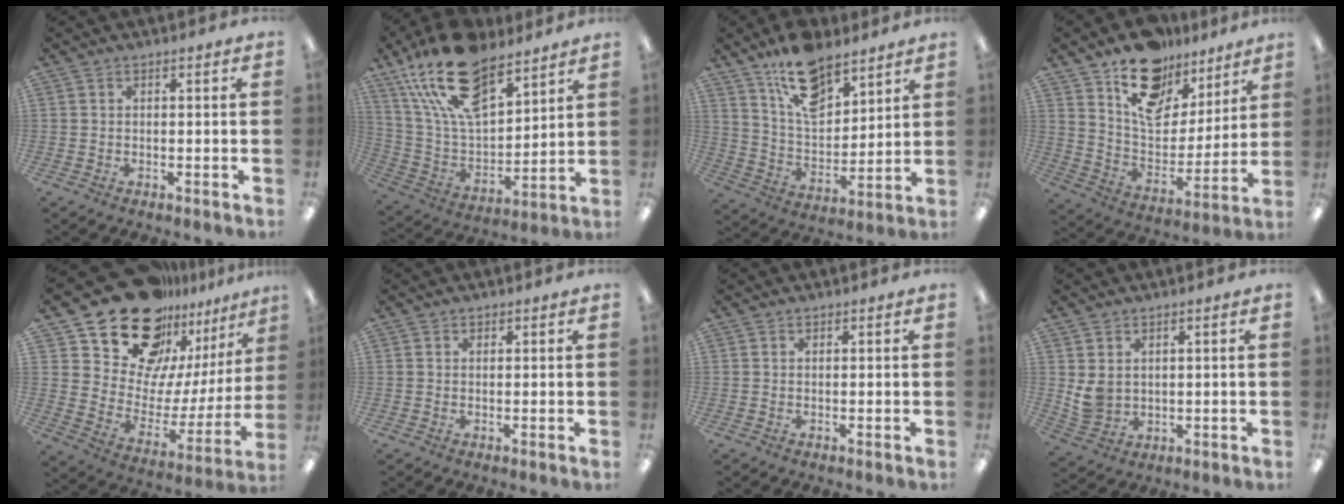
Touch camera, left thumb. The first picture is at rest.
{"total": 21.9, "force": [14.6, 10.3, 12.6], "torque": [-0.244, -0.071, 0.262]}
{"total": 14.2, "force": [10.2, 7.0, 6.9], "torque": [-0.116, -0.055, 0.186]}
{"total": 16.8, "force": [11.1, 10.2, 7.3], "torque": [-0.112, -0.067, 0.200]}
{"total": 22.2, "force": [18.5, 10.3, 6.5], "torque": [-0.112, -0.141, 0.335]}
{"total": 0.8, "force": [0.6, 0.4, 0.1], "torque": [0.006, -0.002, 0.010]}
{"total": 0.5, "force": [0.5, 0.2, 0.1], "torque": [-0.001, 0.001, 0.009]}
{"total": 4.8, "force": [2.1, 3.9, 2.0], "torque": [-0.042, -0.005, 0.041]}